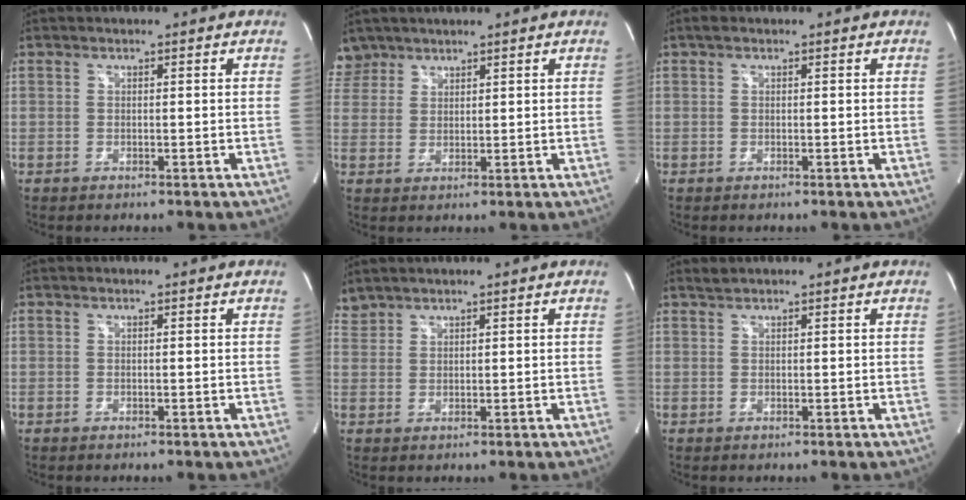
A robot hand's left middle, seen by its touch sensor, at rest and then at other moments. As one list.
[{"total": 3.9, "force": [3.3, 2.1, -0.4], "torque": [0.012, 0.009, 0.068]}, {"total": 0.7, "force": [0.5, 0.2, 0.5], "torque": [-0.016, 0.010, 0.005]}, {"total": 0.0}, {"total": 2.2, "force": [2.1, 0.4, -0.2], "torque": [-0.005, 0.015, 0.048]}, {"total": 0.8, "force": [0.7, -0.2, 0.1], "torque": [-0.011, 0.005, 0.020]}]